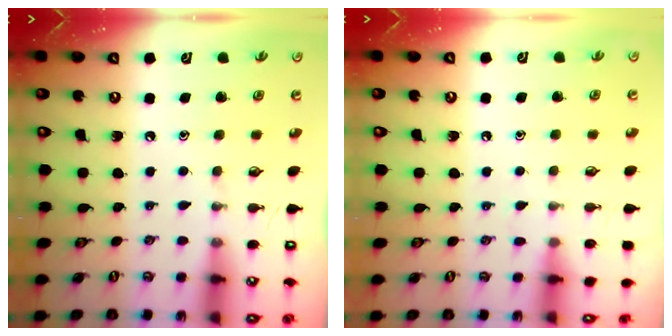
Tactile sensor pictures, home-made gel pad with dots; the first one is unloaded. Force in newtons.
{"total": 5.0, "press": 5.0, "slide": 0.7}